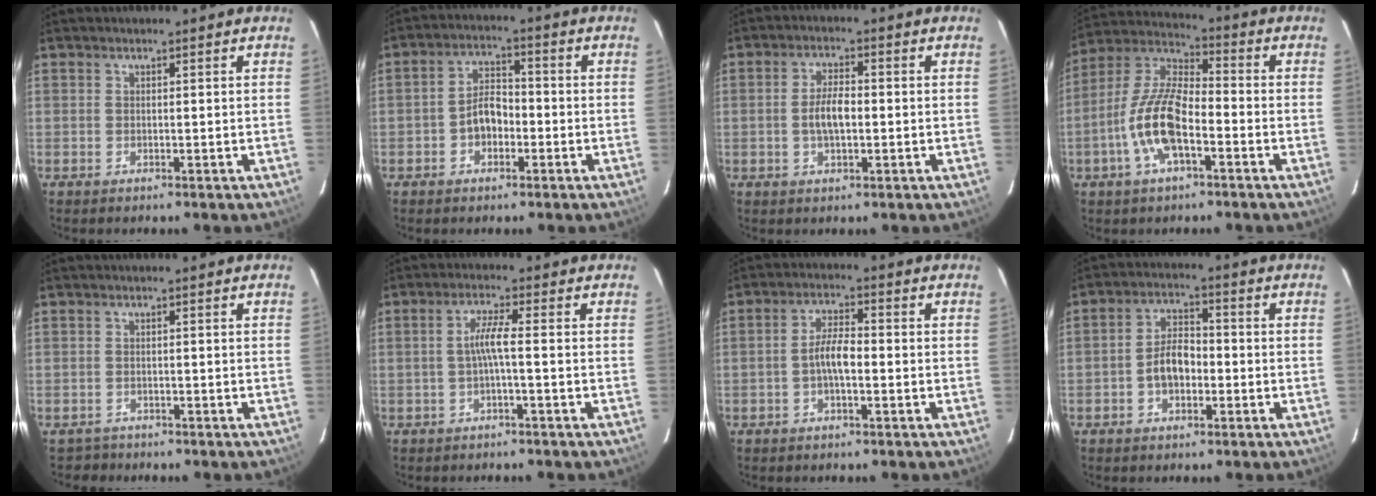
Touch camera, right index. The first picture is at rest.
{"total": 5.3, "force": [-1.8, 3.5, 3.5], "torque": [-0.065, 0.017, -0.026]}
{"total": 5.1, "force": [-0.6, 2.0, 4.6], "torque": [-0.088, 0.005, -0.007]}
{"total": 13.0, "force": [-4.7, 4.9, 11.1], "torque": [-0.236, 0.003, -0.091]}
{"total": 1.9, "force": [-1.5, 1.1, -0.3], "torque": [0.004, 0.005, -0.022]}
{"total": 3.4, "force": [-0.9, -0.4, 3.3], "torque": [-0.066, 0.004, -0.014]}
{"total": 4.6, "force": [-1.2, 1.4, 4.2], "torque": [-0.082, 0.010, -0.022]}
{"total": 5.8, "force": [-1.7, 3.4, 4.4], "torque": [-0.083, 0.014, -0.026]}